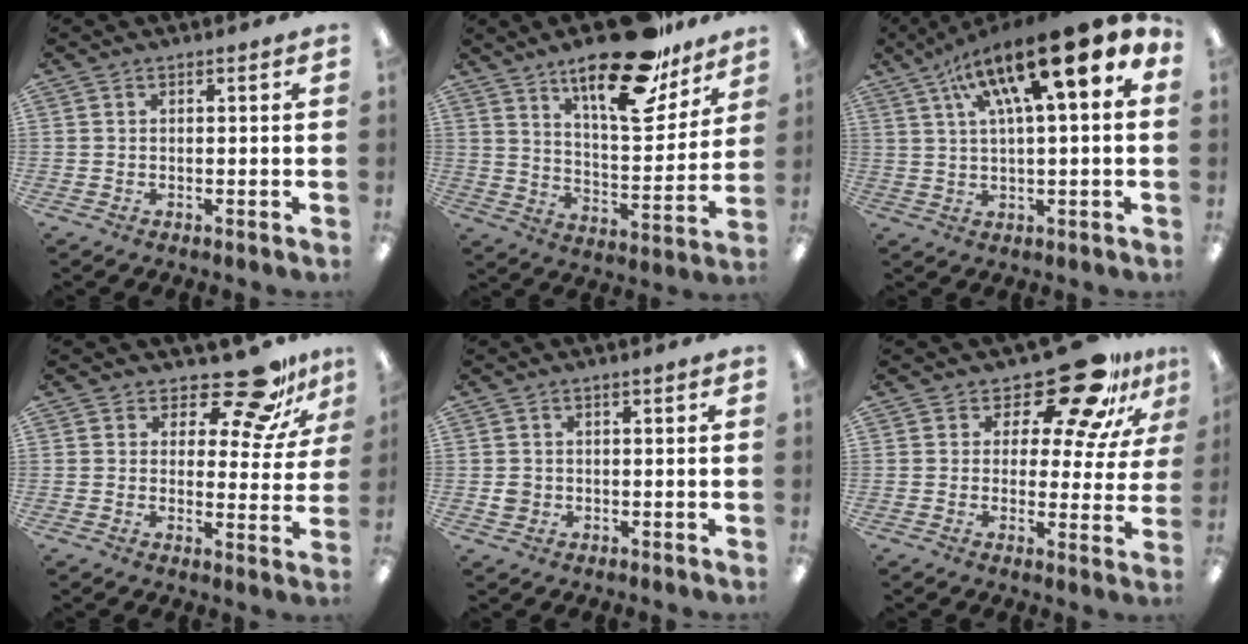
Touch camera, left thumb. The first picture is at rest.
{"total": 22.8, "force": [15.7, 8.7, 14.1], "torque": [-0.202, -0.093, 0.260]}
{"total": 18.3, "force": [9.9, 4.3, 14.8], "torque": [-0.242, -0.055, 0.157]}
{"total": 12.7, "force": [10.1, 4.4, 6.3], "torque": [-0.087, -0.071, 0.175]}
{"total": 2.2, "force": [-0.3, 2.0, 0.8], "torque": [-0.008, 0.001, -0.009]}
{"total": 16.8, "force": [12.2, 6.5, 9.4], "torque": [-0.145, -0.087, 0.206]}